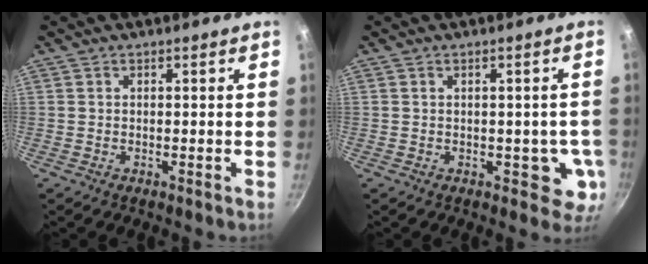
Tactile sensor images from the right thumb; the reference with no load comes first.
{"total": 4.4, "force": [-0.6, 2.9, 3.2], "torque": [-0.012, -0.002, -0.005]}